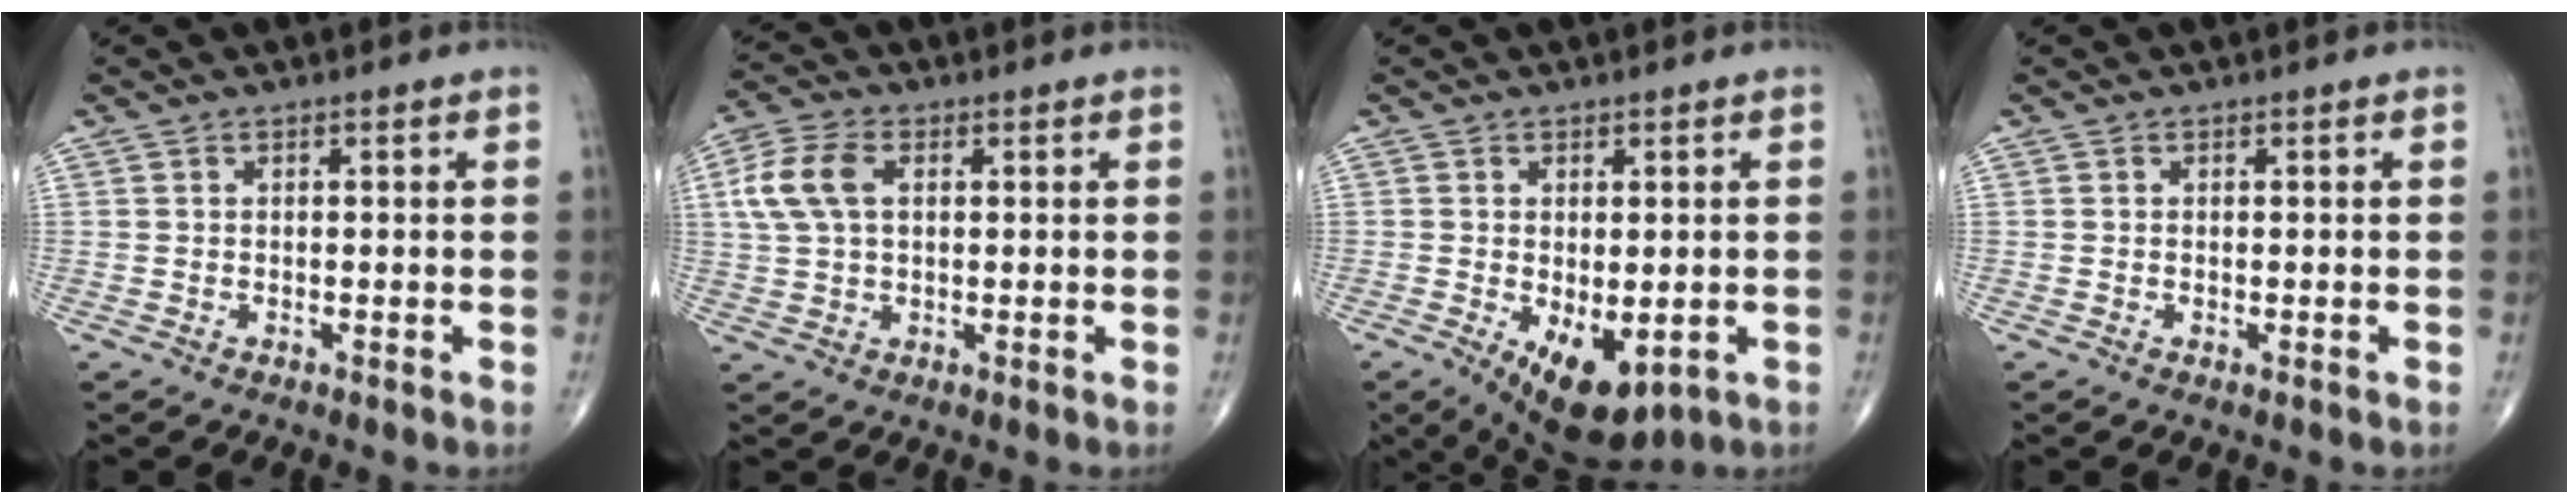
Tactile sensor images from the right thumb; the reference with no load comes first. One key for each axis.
{"total": 8.4, "fx": 1.9, "fy": 5.1, "fz": 6.4, "tx": -0.146, "ty": 0.015, "tz": 0.036}
{"total": 9.7, "fx": -3.2, "fy": 4.8, "fz": 7.7, "tx": -0.103, "ty": -0.011, "tz": -0.034}
{"total": 0.0}